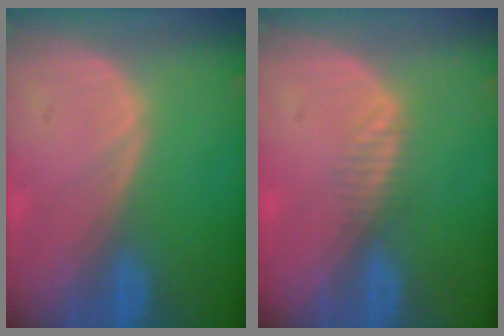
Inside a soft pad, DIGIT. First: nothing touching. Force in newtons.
{"total": 1.7, "press": 1.4, "slide": 1.0}